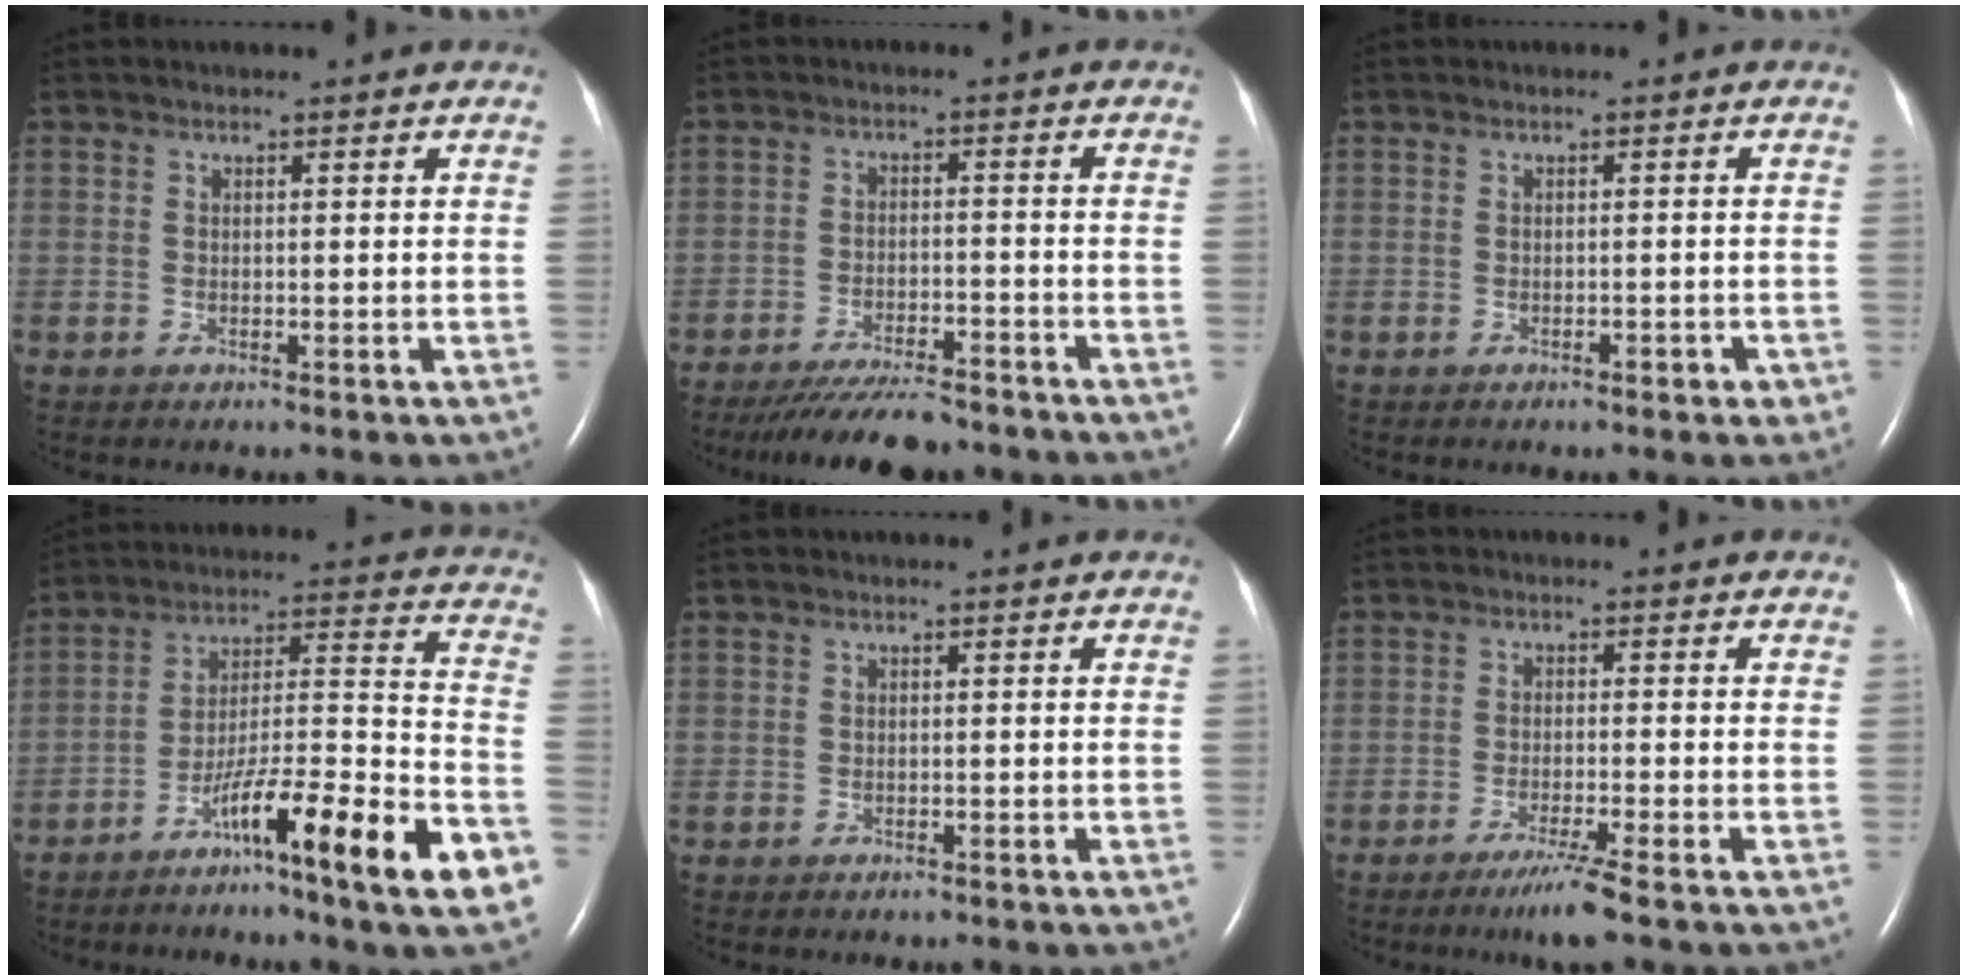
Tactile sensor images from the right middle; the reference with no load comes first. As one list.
[{"total": 10.5, "force": [-9.5, 1.7, 4.3], "torque": [-0.067, -0.014, -0.146]}, {"total": 1.5, "force": [-0.9, 0.6, 1.0], "torque": [-0.014, 0.002, -0.009]}, {"total": 17.6, "force": [-9.8, 0.1, 14.6], "torque": [-0.214, -0.008, -0.158]}, {"total": 0.0}, {"total": 4.5, "force": [-3.1, -1.0, 3.1], "torque": [-0.061, -0.014, -0.059]}]